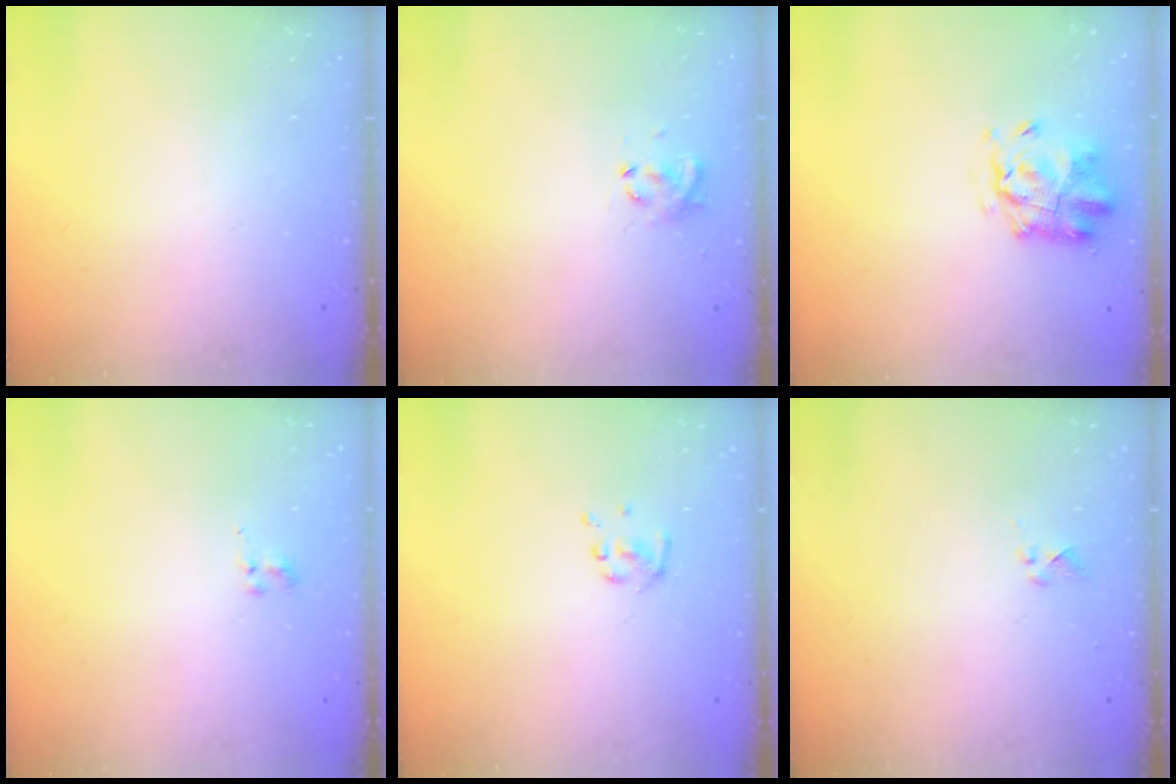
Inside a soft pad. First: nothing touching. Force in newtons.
{"total": 2.8, "press": 2.6, "slide": 1.0}
{"total": 2.5, "press": 2.4, "slide": 0.7}
{"total": 1.5, "press": 1.3, "slide": 0.9}
{"total": 2.3, "press": 2.3, "slide": 0.4}
{"total": 2.2, "press": 2.1, "slide": 0.7}